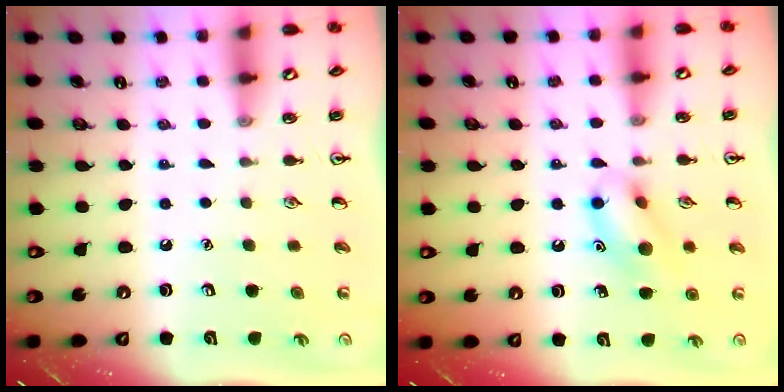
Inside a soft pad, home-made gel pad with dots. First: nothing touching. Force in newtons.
{"total": 12.0, "press": 11.9, "slide": 0.7}